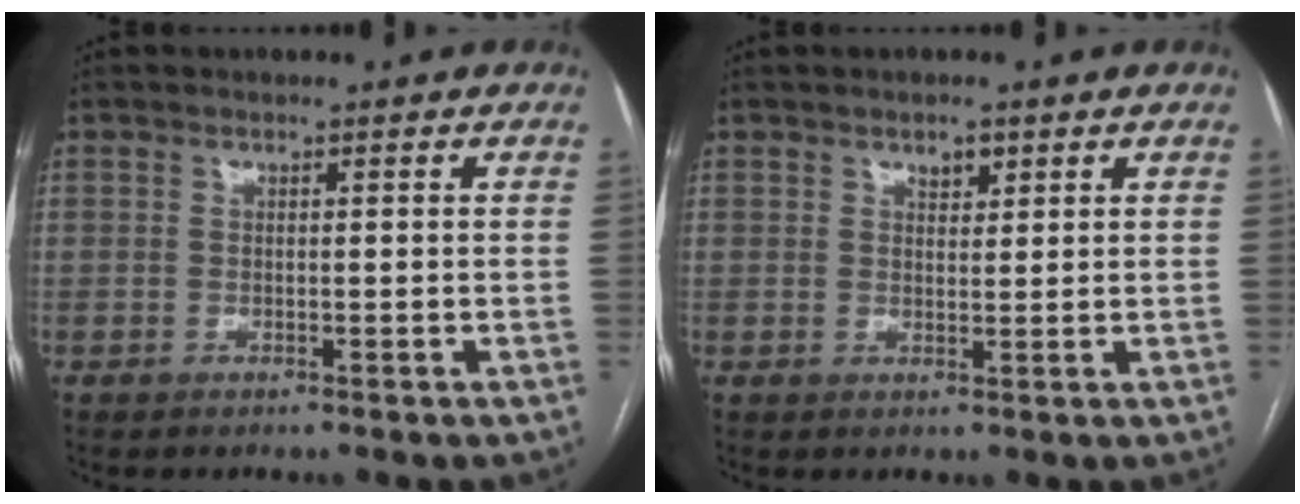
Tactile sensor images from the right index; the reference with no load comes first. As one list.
[{"total": 2.0, "force": [1.3, 1.0, 1.2], "torque": [-0.018, 0.000, 0.022]}]